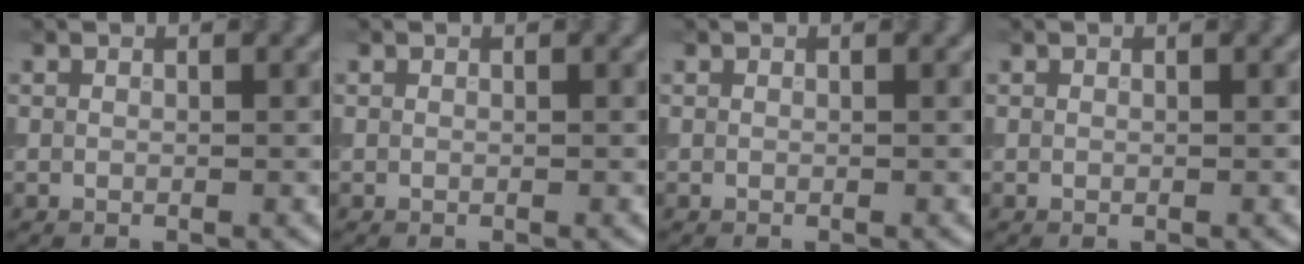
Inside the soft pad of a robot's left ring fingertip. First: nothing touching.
{"total": 0.0}
{"total": 0.0}
{"total": 0.0}